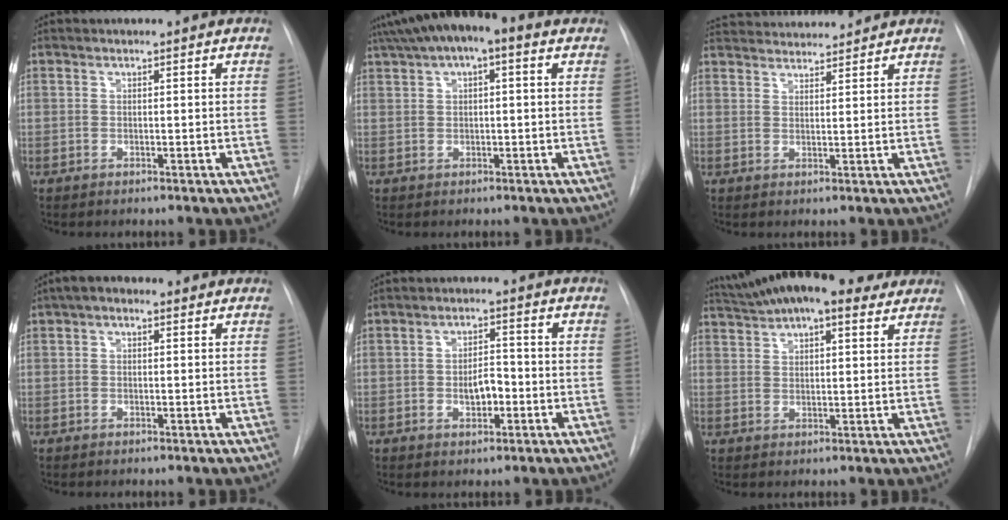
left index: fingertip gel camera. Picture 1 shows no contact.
{"total": 10.4, "force": [6.0, 3.0, 7.9], "torque": [-0.130, 0.052, 0.089]}
{"total": 10.1, "force": [9.7, 1.4, 2.4], "torque": [-0.043, 0.030, 0.146]}
{"total": 2.7, "force": [1.1, 1.7, 1.8], "torque": [-0.036, 0.019, 0.012]}
{"total": 4.1, "force": [-1.2, 2.1, 3.4], "torque": [-0.052, 0.006, -0.018]}
{"total": 15.6, "force": [12.2, 4.6, 8.5], "torque": [-0.156, 0.052, 0.183]}